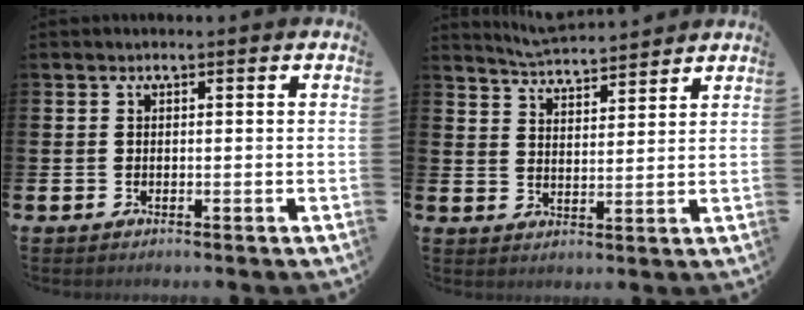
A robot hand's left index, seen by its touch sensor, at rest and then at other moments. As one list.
[{"total": 5.0, "force": [5.0, -0.1, 0.0], "torque": [-0.017, -0.031, 0.090]}]